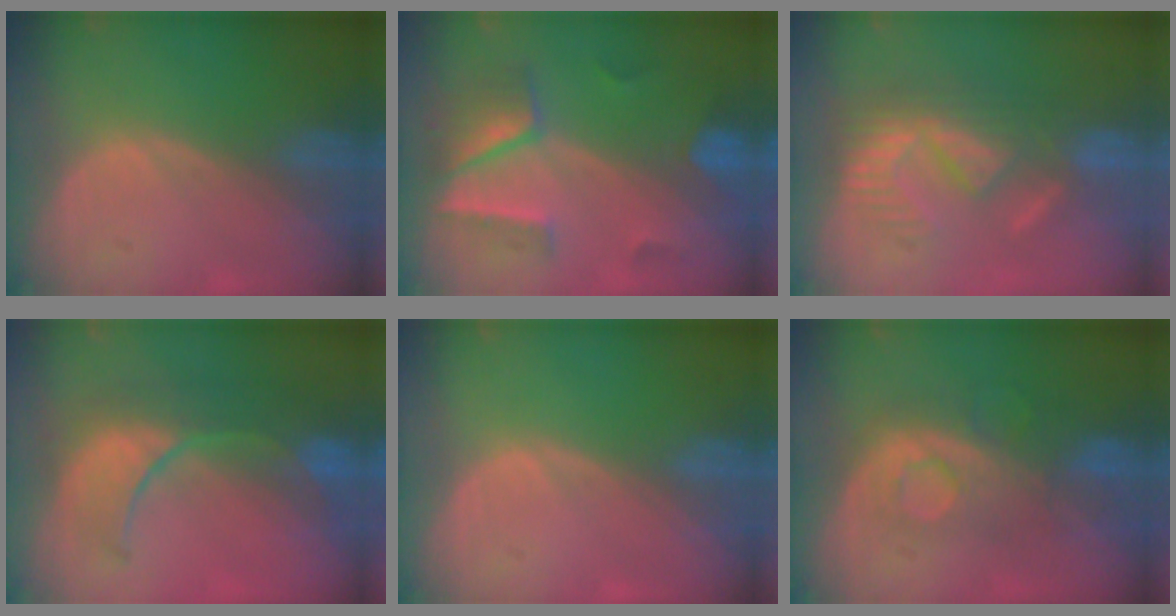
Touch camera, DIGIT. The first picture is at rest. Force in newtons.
{"total": 6.9, "press": 6.9, "slide": 0.7}
{"total": 9.5, "press": 8.2, "slide": 4.9}
{"total": 10.1, "press": 9.1, "slide": 4.4}
{"total": 0.0}
{"total": 7.7, "press": 7.6, "slide": 1.5}